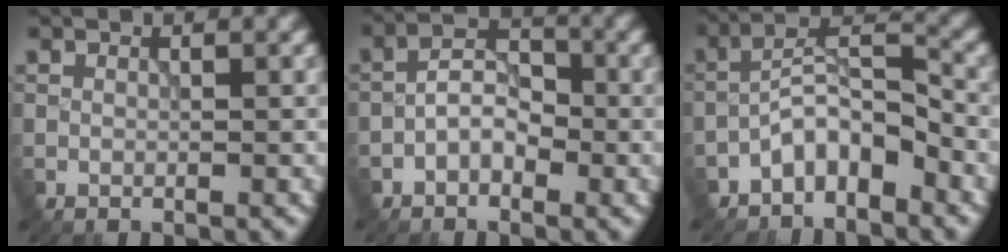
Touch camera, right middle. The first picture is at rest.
{"total": 3.2, "force": [-1.4, 1.9, 2.2], "torque": [-0.033, 0.013, -0.028]}
{"total": 4.7, "force": [-3.0, 1.9, 3.0], "torque": [-0.049, 0.020, -0.062]}